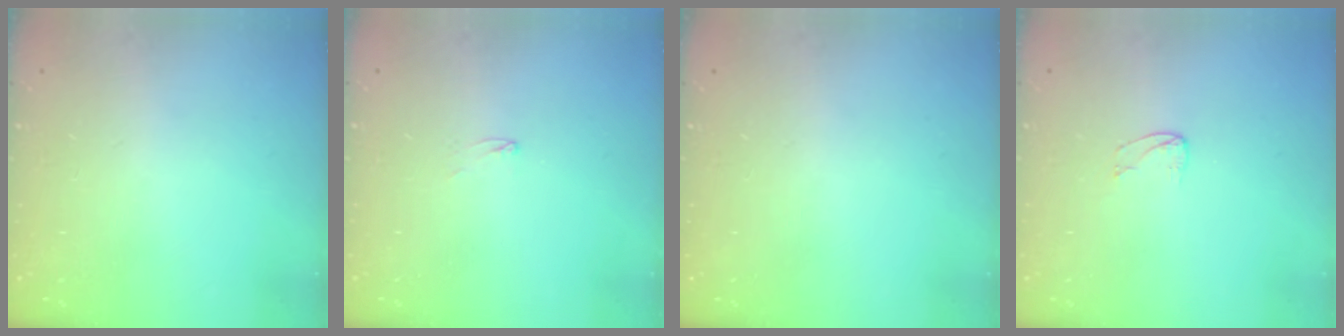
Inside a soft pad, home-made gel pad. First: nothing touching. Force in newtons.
{"total": 2.6, "press": 2.6, "slide": 0.2}
{"total": 0.0}
{"total": 3.1, "press": 3.1, "slide": 0.2}